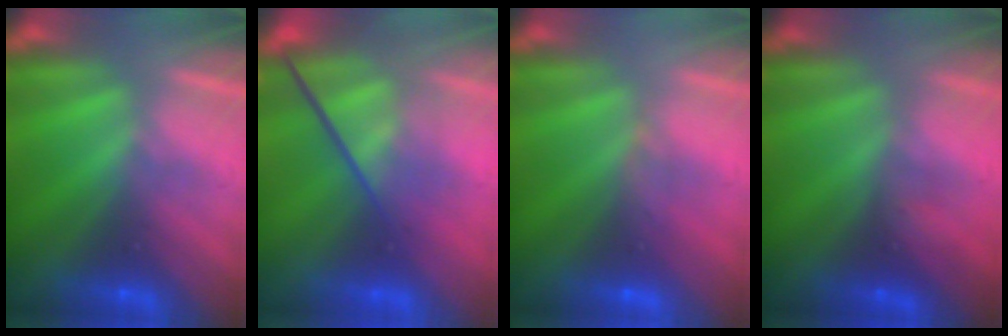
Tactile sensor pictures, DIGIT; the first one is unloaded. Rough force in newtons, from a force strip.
{"total": 4.4}
{"total": 3.5}
{"total": 2.1}